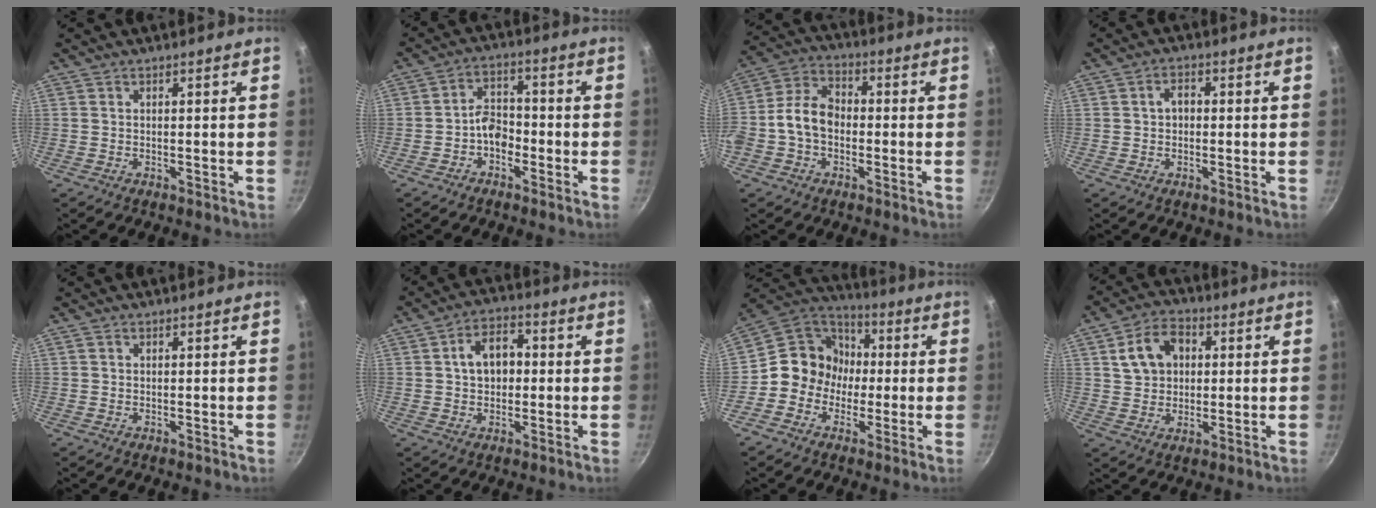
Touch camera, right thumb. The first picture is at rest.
{"total": 5.3, "force": [-2.2, 3.7, 3.1], "torque": [-0.027, 0.034, -0.043]}
{"total": 10.0, "force": [-1.5, 7.3, 6.6], "torque": [-0.103, 0.034, -0.046]}
{"total": 3.0, "force": [0.2, 2.2, 2.0], "torque": [-0.020, 0.011, 0.000]}
{"total": 0.5, "force": [0.2, 0.4, 0.2], "torque": [-0.005, 0.002, 0.004]}
{"total": 8.1, "force": [0.7, 5.7, 5.7], "torque": [-0.060, 0.019, 0.004]}
{"total": 12.1, "force": [-1.3, 11.2, 4.4], "torque": [-0.020, 0.037, -0.045]}
{"total": 9.9, "force": [2.6, 7.4, 6.0], "torque": [-0.083, 0.011, 0.039]}